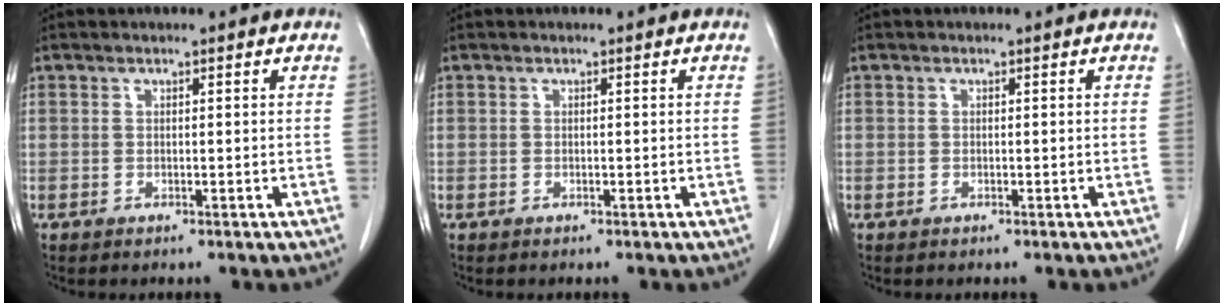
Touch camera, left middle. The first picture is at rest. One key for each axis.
{"total": 0.0}
{"total": 0.0}